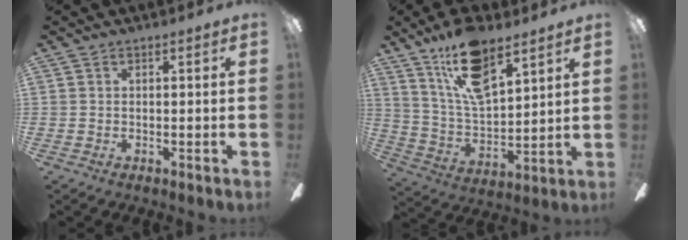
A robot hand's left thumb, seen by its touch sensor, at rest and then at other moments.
{"total": 16.5, "force": [11.1, 6.5, 10.3], "torque": [-0.193, -0.039, 0.196]}